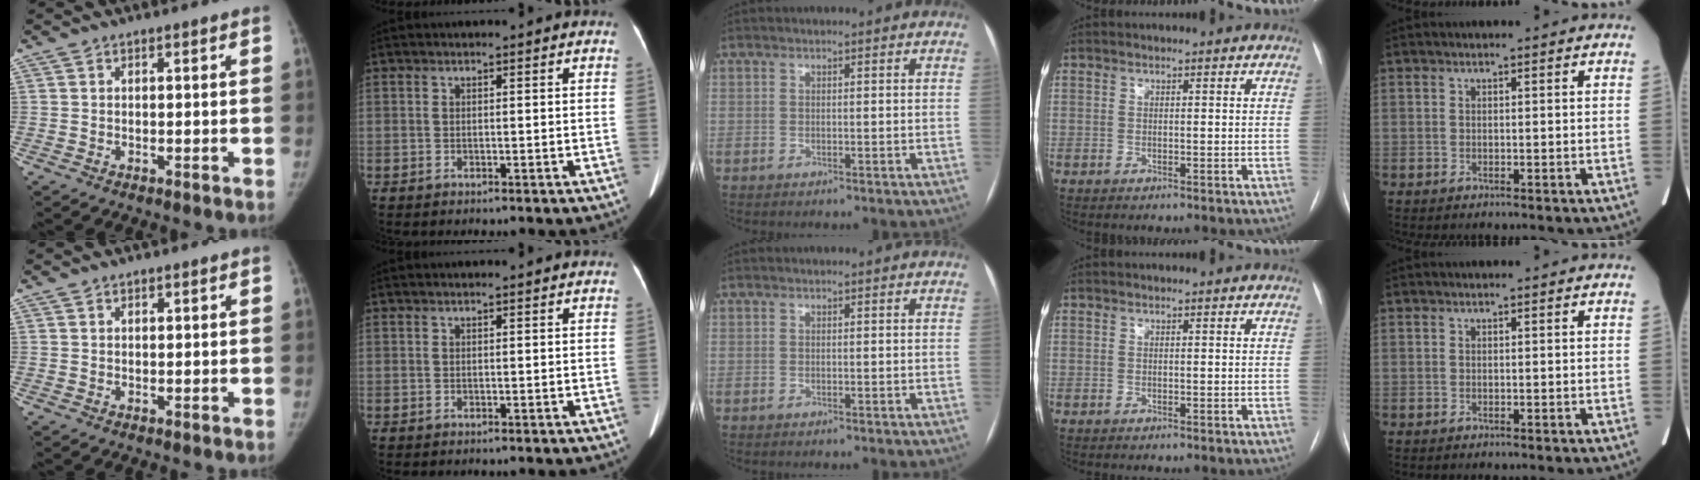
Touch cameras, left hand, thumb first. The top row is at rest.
{"thumb": {"total": 0.8, "force": [0.5, 0.5, 0.3], "torque": [0.001, -0.002, 0.006]}, "index": {"total": 1.3, "force": [1.2, 0.1, 0.7], "torque": [-0.011, 0.017, 0.019]}}